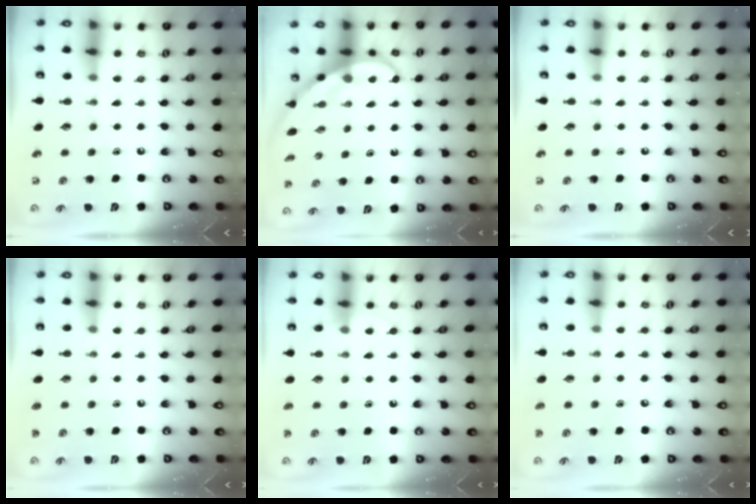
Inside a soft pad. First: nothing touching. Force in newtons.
{"total": 3.8, "press": 3.8, "slide": 0.2}
{"total": 0.0}
{"total": 1.1, "press": 1.1, "slide": 0.3}
{"total": 4.5, "press": 4.4, "slide": 0.4}
{"total": 5.8, "press": 5.7, "slide": 0.7}